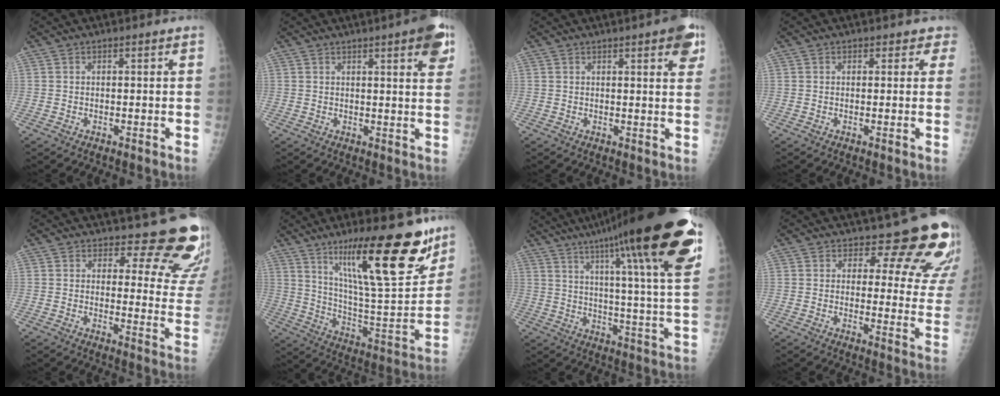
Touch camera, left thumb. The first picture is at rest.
{"total": 7.9, "force": [4.0, 1.5, 6.7], "torque": [-0.070, -0.010, 0.044]}
{"total": 6.2, "force": [3.1, 1.5, 5.2], "torque": [-0.050, -0.007, 0.033]}
{"total": 2.0, "force": [1.3, 1.5, 0.3], "torque": [0.028, -0.004, 0.003]}
{"total": 15.4, "force": [13.7, 5.3, 4.6], "torque": [0.000, -0.127, 0.135]}
{"total": 25.2, "force": [15.4, 5.6, 19.1], "torque": [-0.269, -0.077, 0.255]}
{"total": 28.9, "force": [16.9, 3.2, 23.2], "torque": [-0.312, -0.039, 0.244]}
{"total": 14.9, "force": [12.6, 5.8, 5.5], "torque": [-0.009, -0.101, 0.123]}